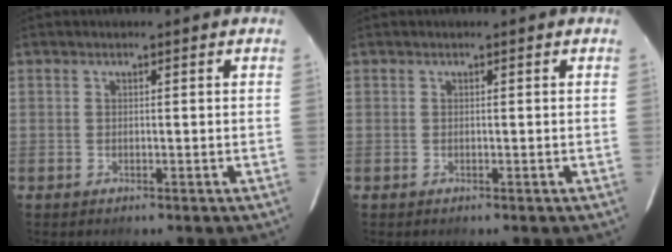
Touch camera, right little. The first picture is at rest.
{"total": 0.0}